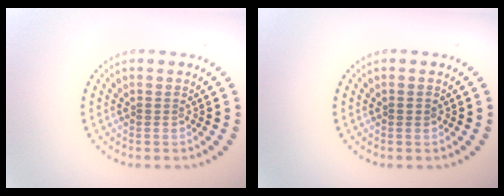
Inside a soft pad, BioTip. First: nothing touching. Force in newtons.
{"total": 0.7, "press": 0.7, "slide": 0.2}